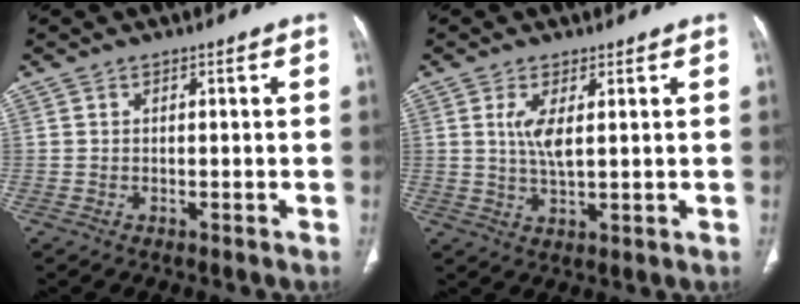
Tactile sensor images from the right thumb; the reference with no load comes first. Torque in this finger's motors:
{"motor_torque": [0.35, 0.82, -0.23, 0.13, 0.19]}